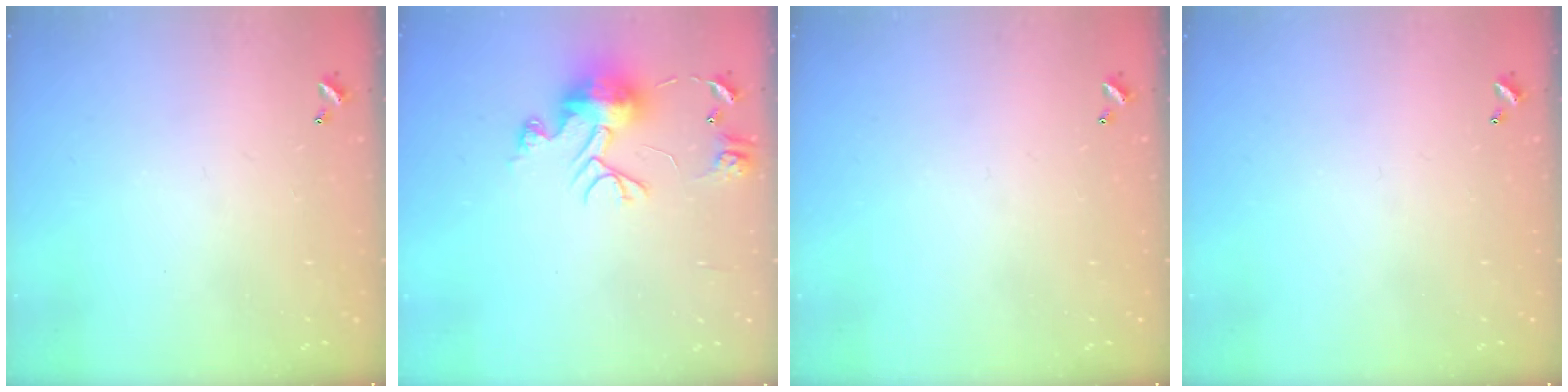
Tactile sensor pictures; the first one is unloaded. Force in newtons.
{"total": 10.5, "press": 10.5, "slide": 1.0}
{"total": 0.0}
{"total": 0.0}